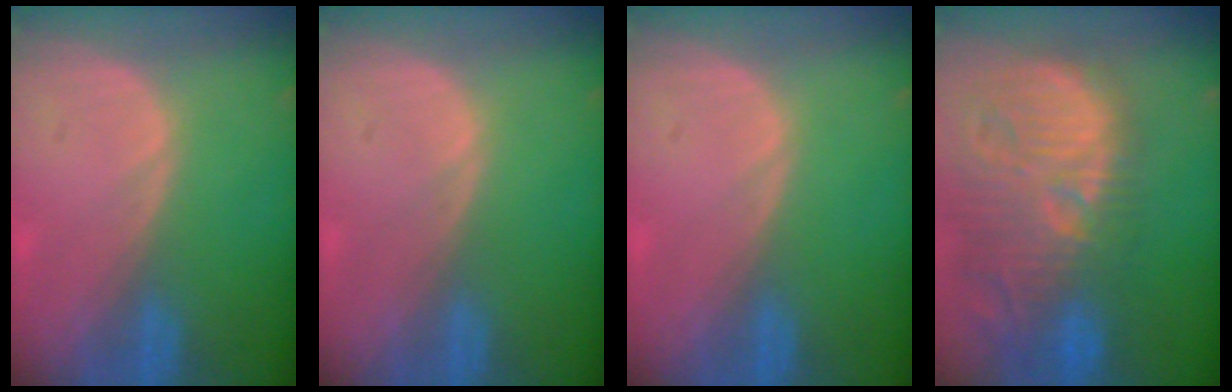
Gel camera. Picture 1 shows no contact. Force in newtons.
{"total": 0.0}
{"total": 0.0}
{"total": 14.6, "press": 13.0, "slide": 6.6}